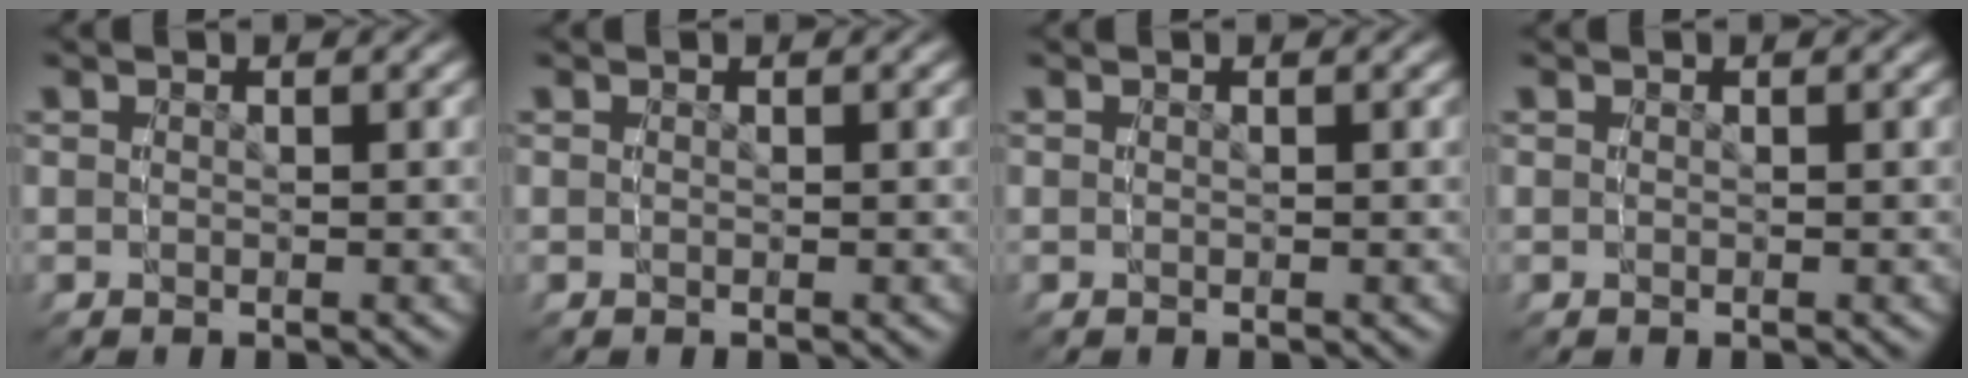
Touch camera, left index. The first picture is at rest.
{"total": 0.0}
{"total": 0.0}
{"total": 0.0}